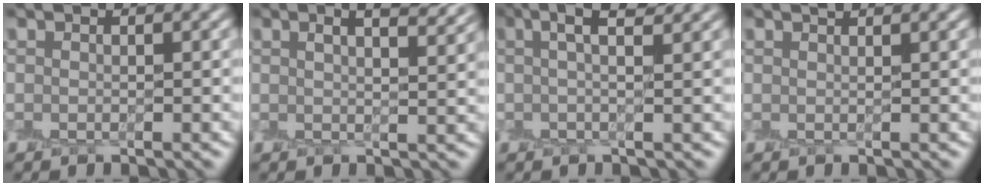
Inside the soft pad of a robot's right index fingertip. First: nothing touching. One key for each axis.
{"total": 4.4, "fx": 2.6, "fy": 1.3, "fz": 3.2, "tx": -0.032, "ty": 0.016, "tz": 0.021}
{"total": 3.4, "fx": 1.4, "fy": 0.6, "fz": 3.0, "tx": -0.049, "ty": 0.009, "tz": 0.021}
{"total": 1.0, "fx": 0.8, "fy": 0.2, "fz": 0.5, "tx": -0.008, "ty": 0.000, "tz": 0.009}